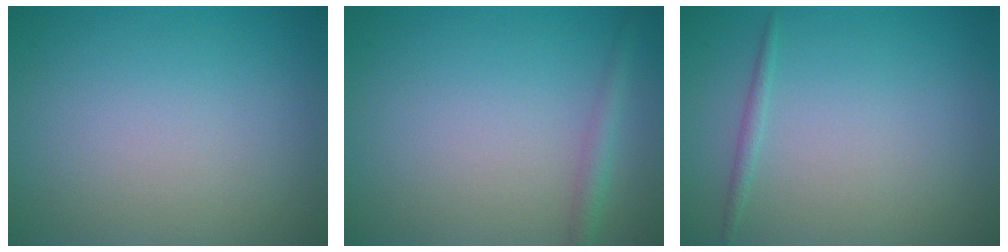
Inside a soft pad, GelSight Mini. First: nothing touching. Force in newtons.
{"total": 1.6, "press": 1.6, "slide": 0.1}
{"total": 0.8, "press": 0.8, "slide": 0.1}